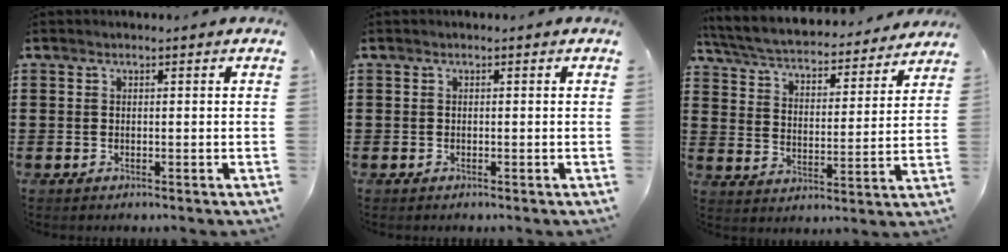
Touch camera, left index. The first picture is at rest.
{"total": 0.0}
{"total": 4.5, "force": [4.3, 0.4, 1.4], "torque": [-0.051, -0.035, 0.067]}